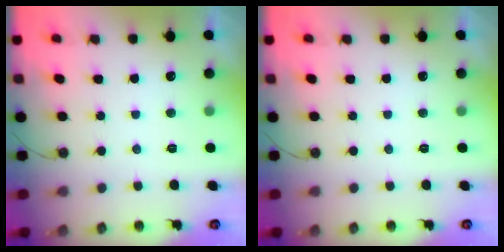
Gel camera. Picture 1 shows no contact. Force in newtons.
{"total": 0.0}